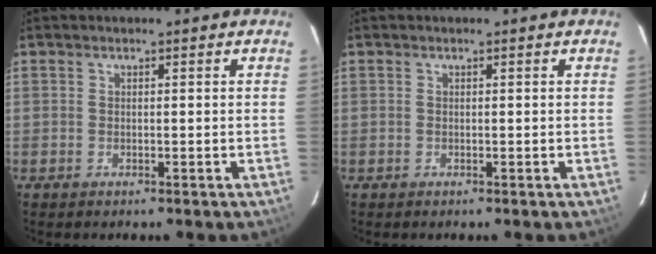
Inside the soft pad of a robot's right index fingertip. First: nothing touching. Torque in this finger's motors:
{"motor_torque": [-0.02, 0.01, 0.06, 0.00]}